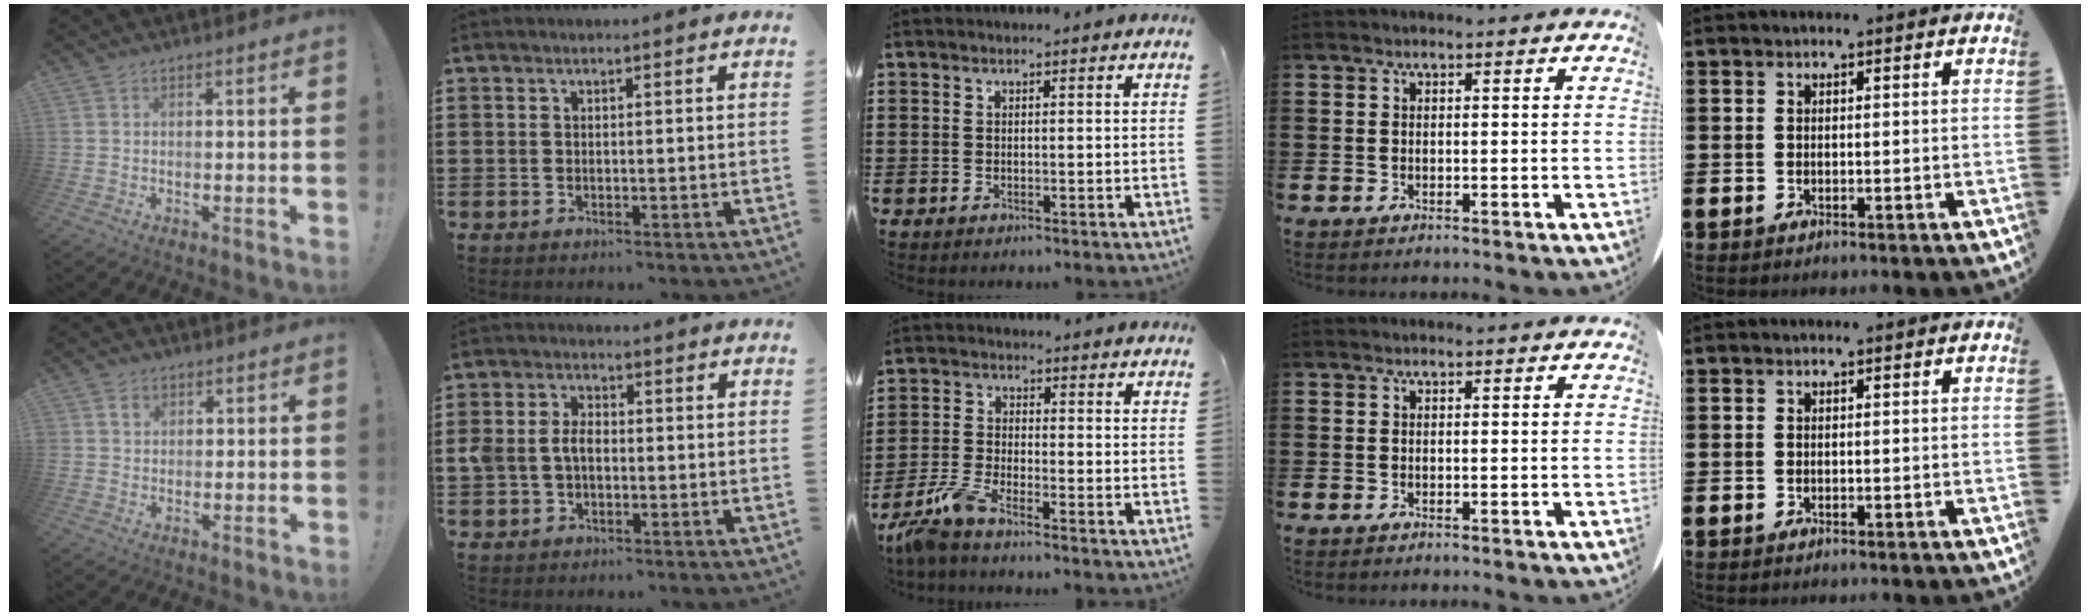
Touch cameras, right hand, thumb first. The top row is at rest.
{"thumb": {"total": 2.0, "force": [0.9, 1.7, 0.7], "torque": [-0.006, -0.001, 0.015]}, "index": {"total": 3.9, "force": [-0.5, 2.8, 2.8], "torque": [-0.077, 0.000, -0.017]}, "middle": {"total": 5.4, "force": [-4.4, 0.7, 3.0], "torque": [-0.085, -0.014, -0.088]}}